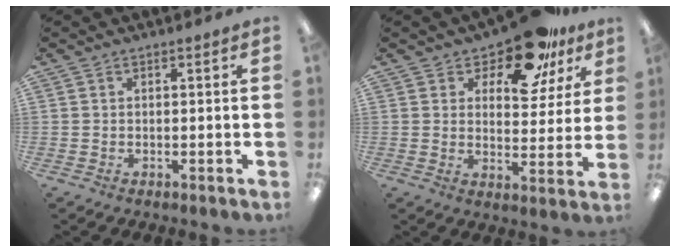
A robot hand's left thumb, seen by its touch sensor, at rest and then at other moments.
{"total": 15.4, "force": [11.2, 6.8, 8.1], "torque": [-0.132, -0.060, 0.195]}